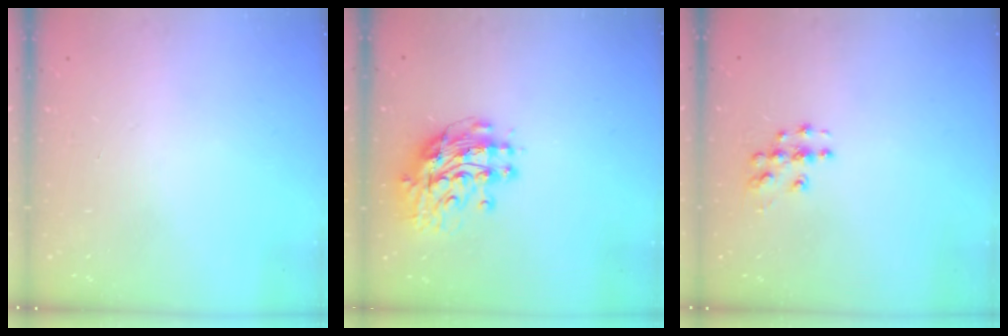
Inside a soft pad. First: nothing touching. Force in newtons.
{"total": 12.2, "press": 12.1, "slide": 1.1}
{"total": 6.6, "press": 6.6, "slide": 0.3}